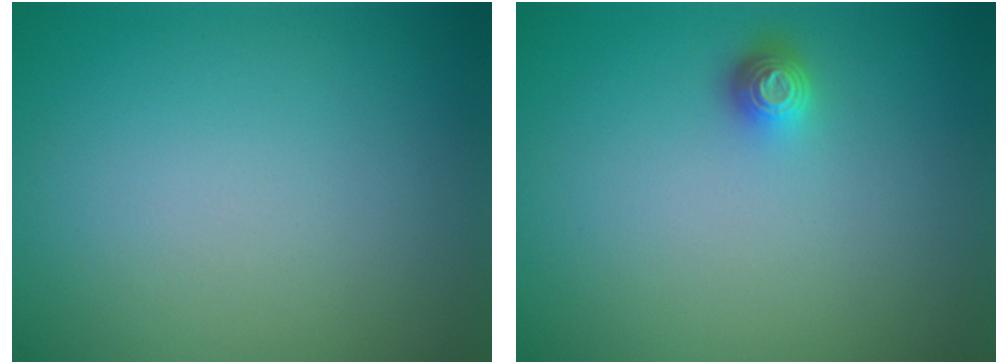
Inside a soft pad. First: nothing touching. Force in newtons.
{"total": 1.3, "press": 1.1, "slide": 0.8}